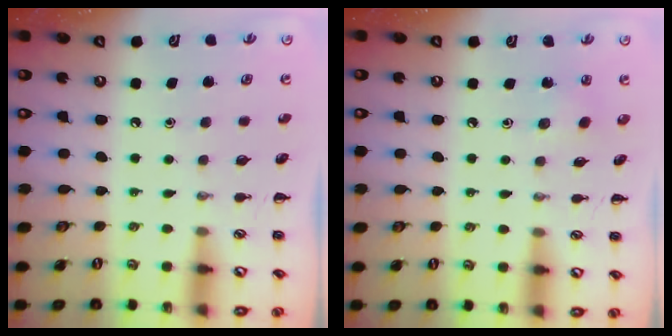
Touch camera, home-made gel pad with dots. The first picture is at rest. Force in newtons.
{"total": 2.4, "press": 2.3, "slide": 0.8}